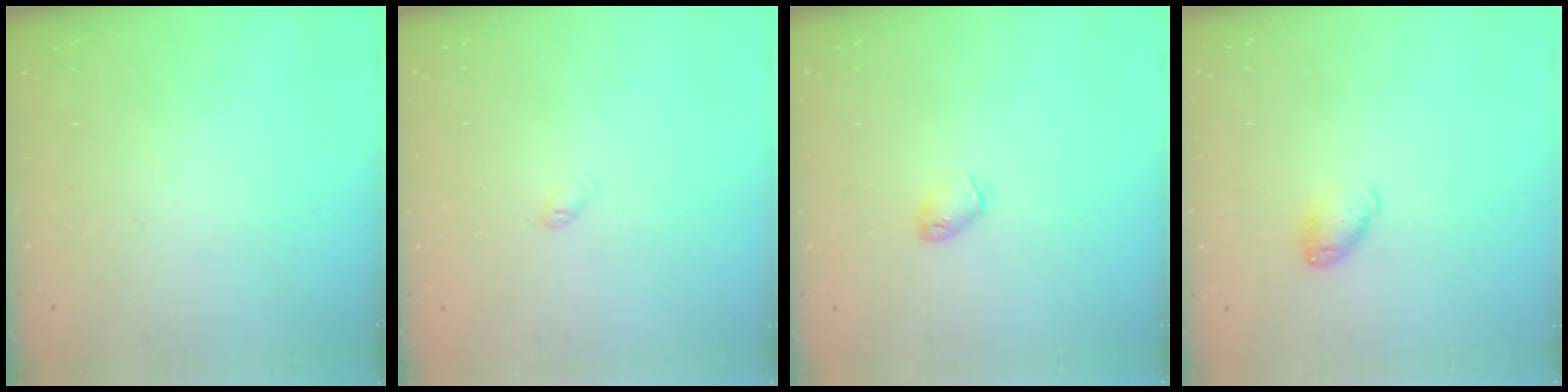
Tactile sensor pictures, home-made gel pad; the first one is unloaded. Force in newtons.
{"total": 2.9, "press": 2.8, "slide": 0.5}
{"total": 4.1, "press": 4.0, "slide": 0.9}
{"total": 7.3, "press": 7.3, "slide": 0.8}